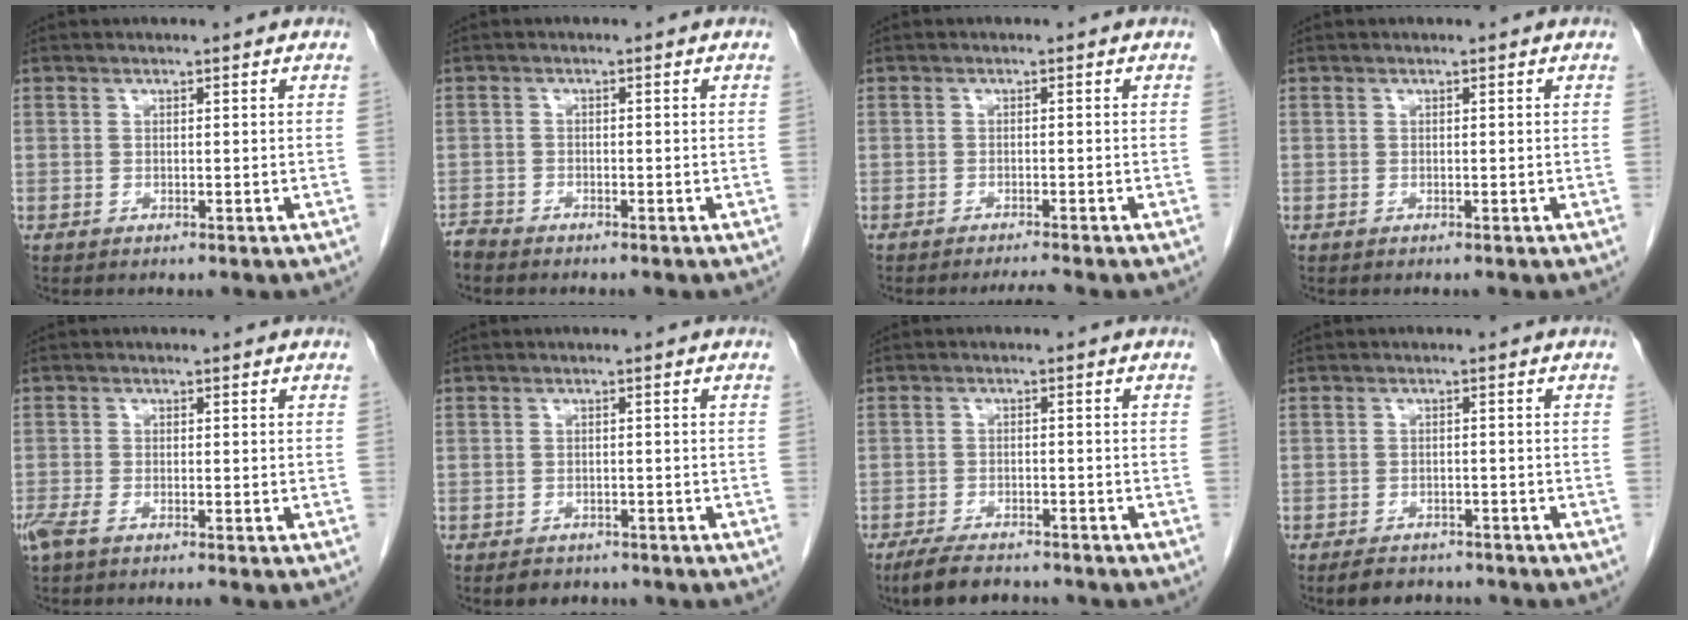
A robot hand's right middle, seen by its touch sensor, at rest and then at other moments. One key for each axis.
{"total": 1.6, "fx": -1.6, "fy": 0.1, "fz": 0.0, "tx": -0.001, "ty": -0.006, "tz": -0.032}
{"total": 2.0, "fx": -1.8, "fy": -0.8, "fz": 0.5, "tx": -0.010, "ty": -0.009, "tz": -0.030}
{"total": 0.0}
{"total": 3.0, "fx": -2.1, "fy": 0.5, "fz": 2.0, "tx": -0.038, "ty": -0.006, "tz": -0.042}
{"total": 3.0, "fx": -2.4, "fy": 1.6, "fz": 0.6, "tx": -0.016, "ty": 0.002, "tz": -0.030}
{"total": 6.7, "fx": -5.7, "fy": 1.9, "fz": 2.9, "tx": -0.055, "ty": -0.013, "tz": -0.095}
{"total": 5.1, "fx": -4.4, "fy": 2.1, "fz": 1.5, "tx": -0.026, "ty": -0.002, "tz": -0.062}